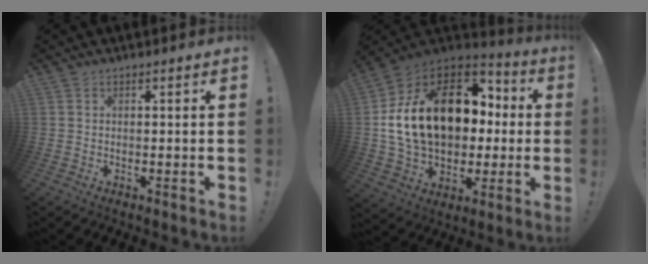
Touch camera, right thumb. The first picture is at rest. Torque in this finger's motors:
{"motor_torque": [2.27, 2.74, 2.77, 0.00, 0.96]}